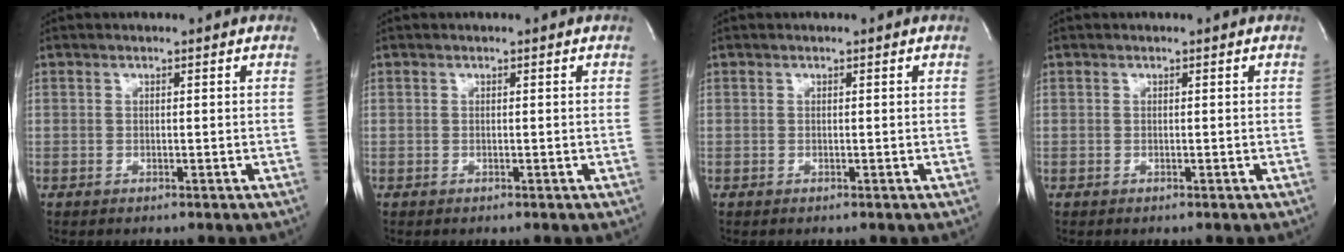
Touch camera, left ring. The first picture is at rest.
{"total": 0.0}
{"total": 0.0}
{"total": 0.0}